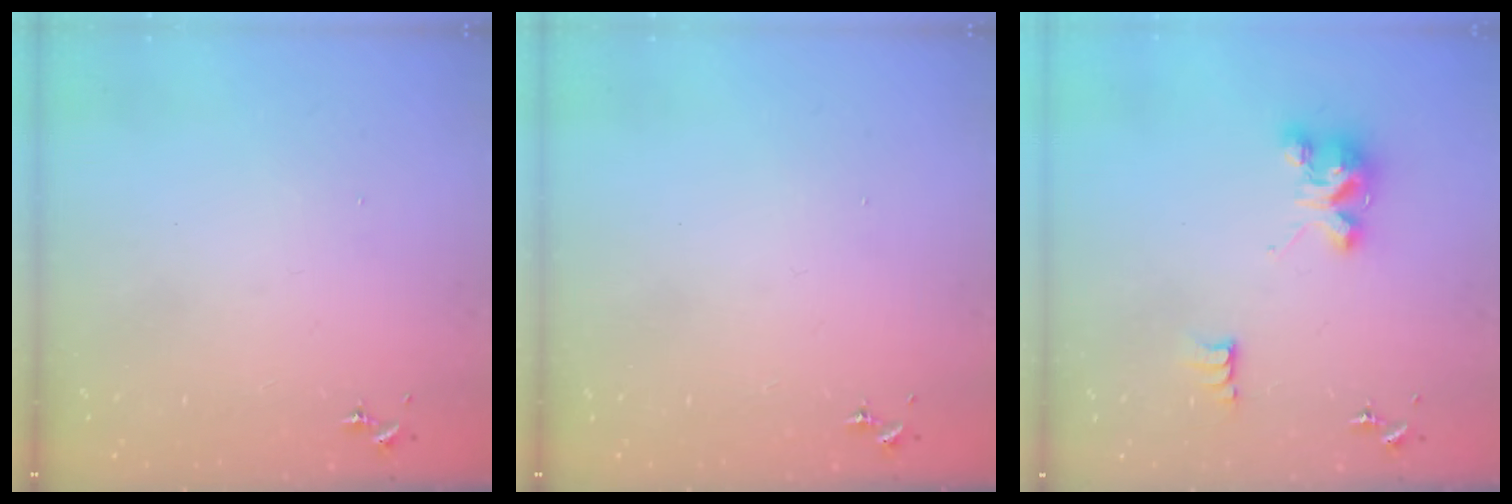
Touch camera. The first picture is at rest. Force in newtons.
{"total": 0.0}
{"total": 9.2, "press": 9.2, "slide": 0.9}